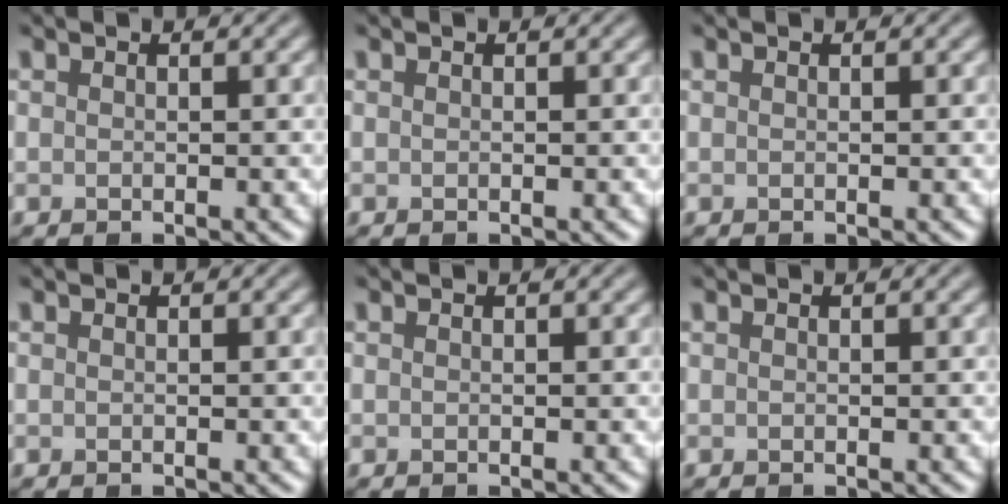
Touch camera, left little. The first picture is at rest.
{"total": 0.0}
{"total": 0.0}
{"total": 0.0}
{"total": 0.0}
{"total": 0.0}